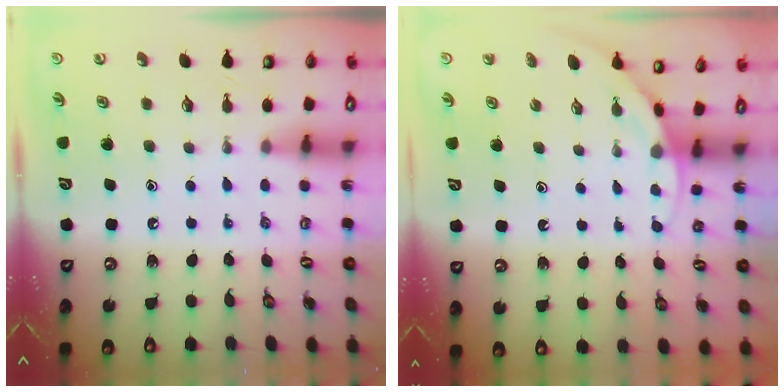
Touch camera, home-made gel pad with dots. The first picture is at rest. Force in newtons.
{"total": 3.4, "press": 3.4, "slide": 0.2}